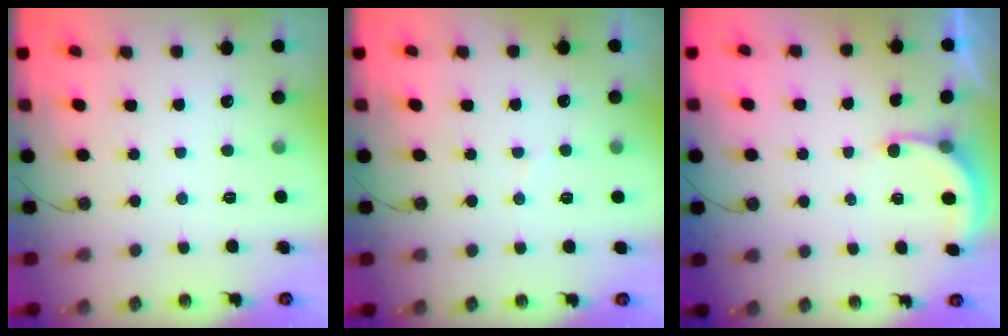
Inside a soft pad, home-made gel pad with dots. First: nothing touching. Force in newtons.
{"total": 2.9, "press": 2.7, "slide": 1.1}
{"total": 2.9, "press": 2.9, "slide": 0.2}